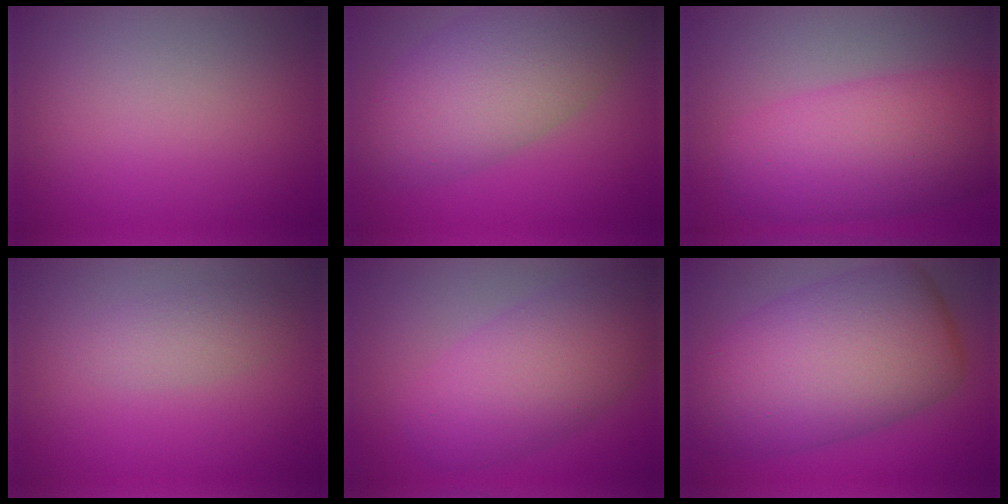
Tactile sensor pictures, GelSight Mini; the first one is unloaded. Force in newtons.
{"total": 8.6, "press": 8.6, "slide": 0.3}
{"total": 8.4, "press": 8.4, "slide": 0.1}
{"total": 2.0, "press": 2.0, "slide": 0.1}
{"total": 7.0, "press": 7.0, "slide": 0.3}
{"total": 12.4, "press": 12.4, "slide": 0.4}